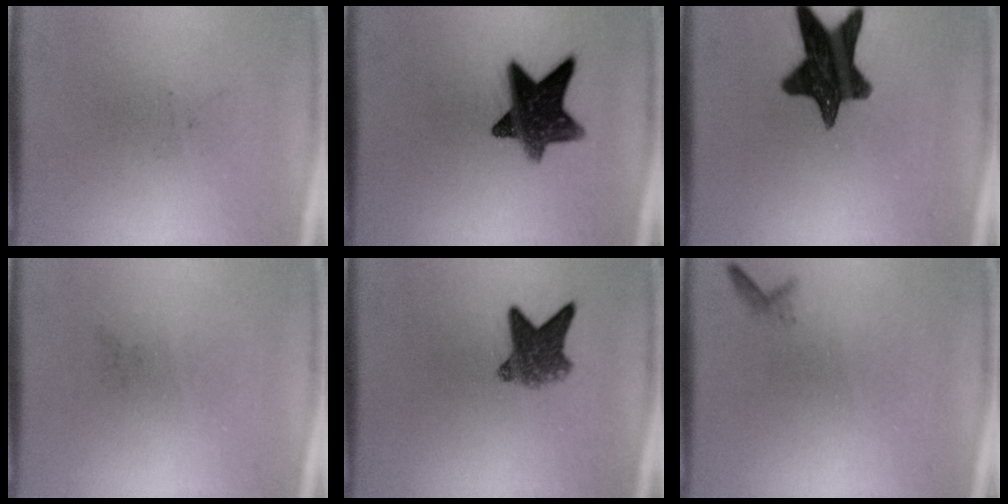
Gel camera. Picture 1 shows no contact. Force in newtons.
{"total": 11.5}
{"total": 13.5}
{"total": 0.0}
{"total": 5.6}
{"total": 0.6}